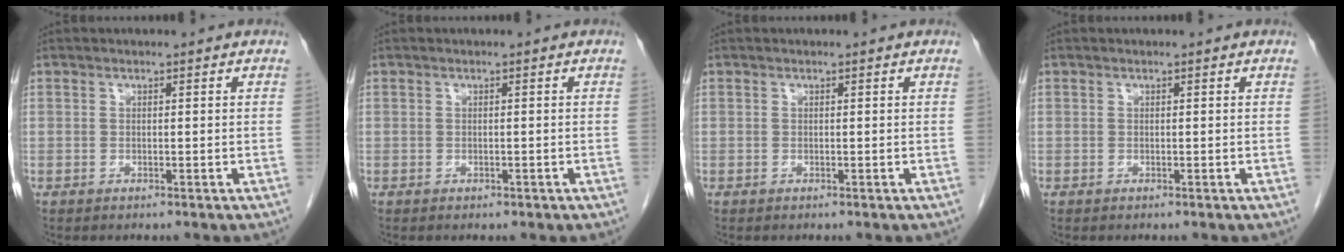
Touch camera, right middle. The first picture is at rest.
{"total": 0.0}
{"total": 0.0}
{"total": 0.0}